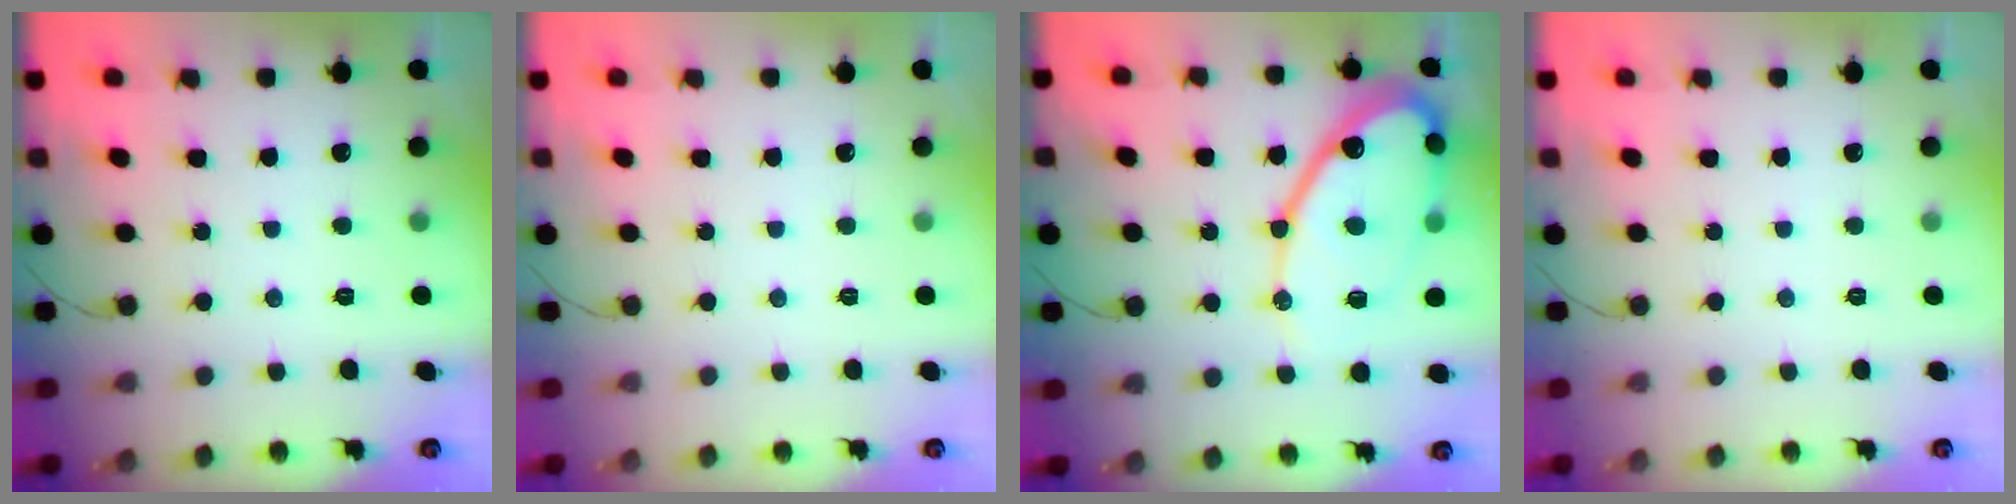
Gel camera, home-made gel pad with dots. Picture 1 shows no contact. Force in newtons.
{"total": 0.0}
{"total": 20.2, "press": 20.1, "slide": 1.8}
{"total": 0.0}